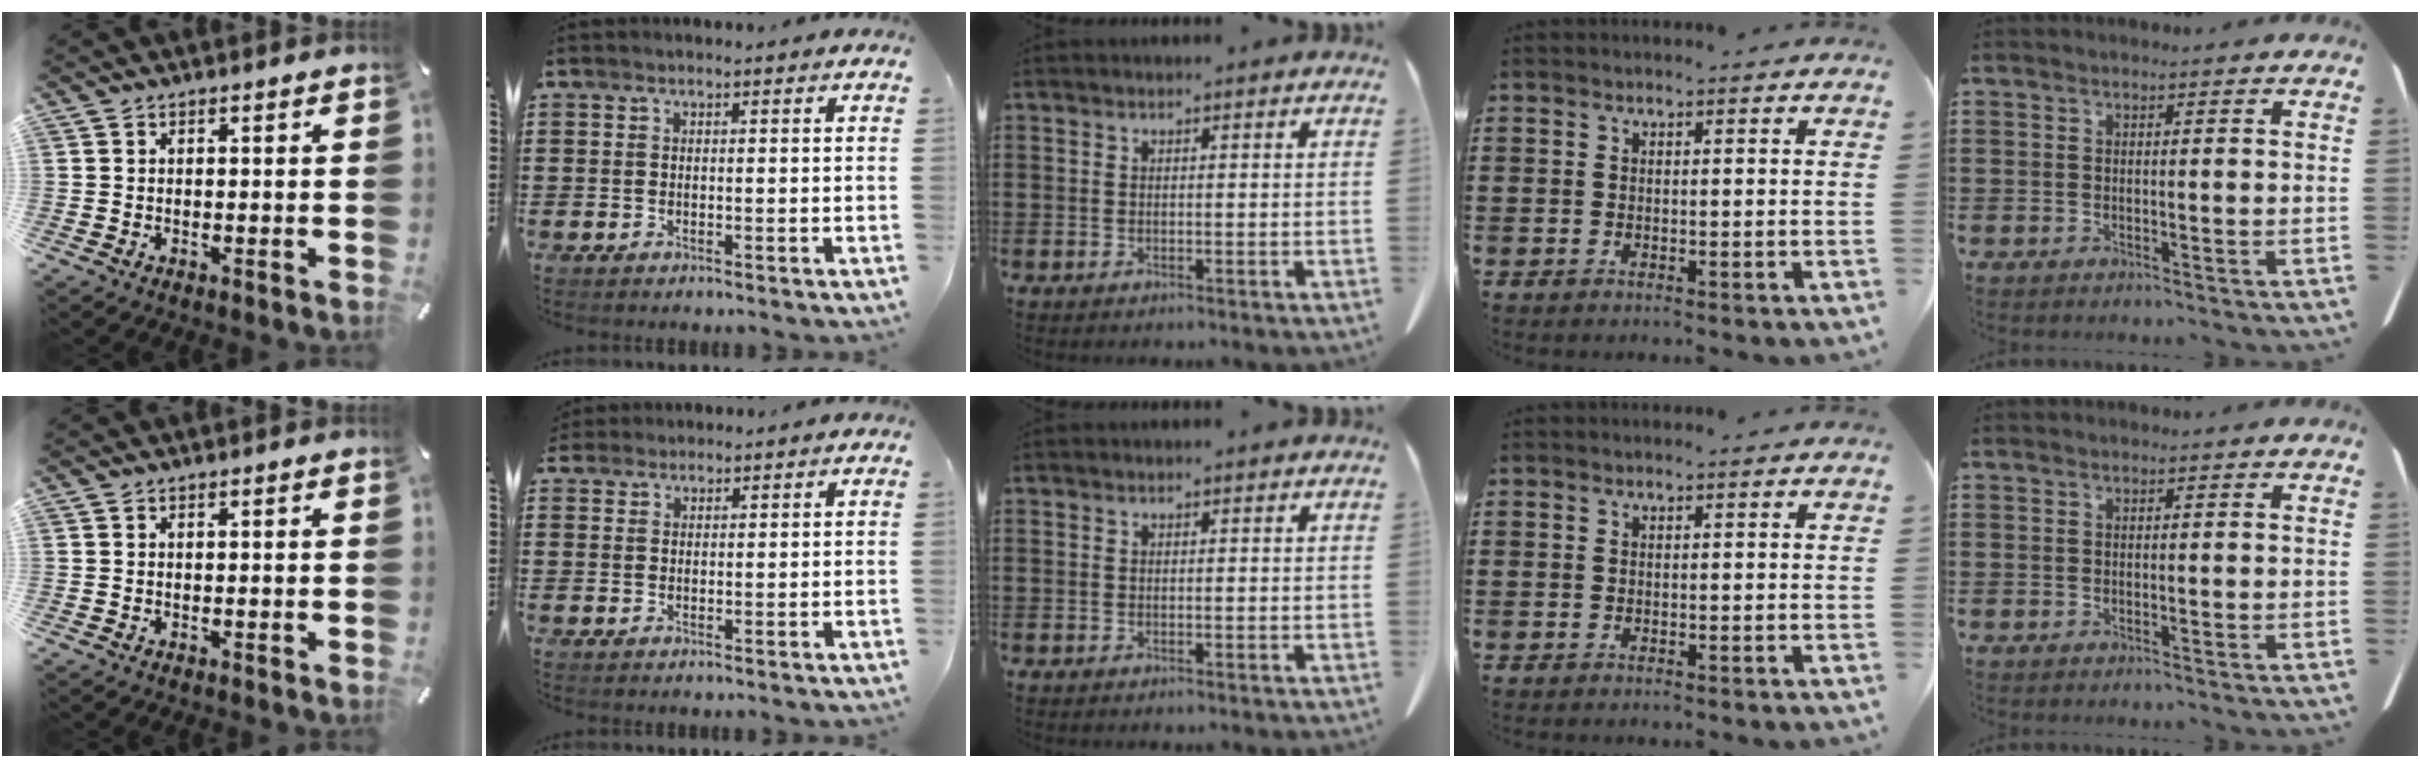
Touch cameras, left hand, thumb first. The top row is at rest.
{"index": {"total": 1.6, "force": [1.5, 0.5, 0.0], "torque": [-0.005, 0.003, 0.031]}}